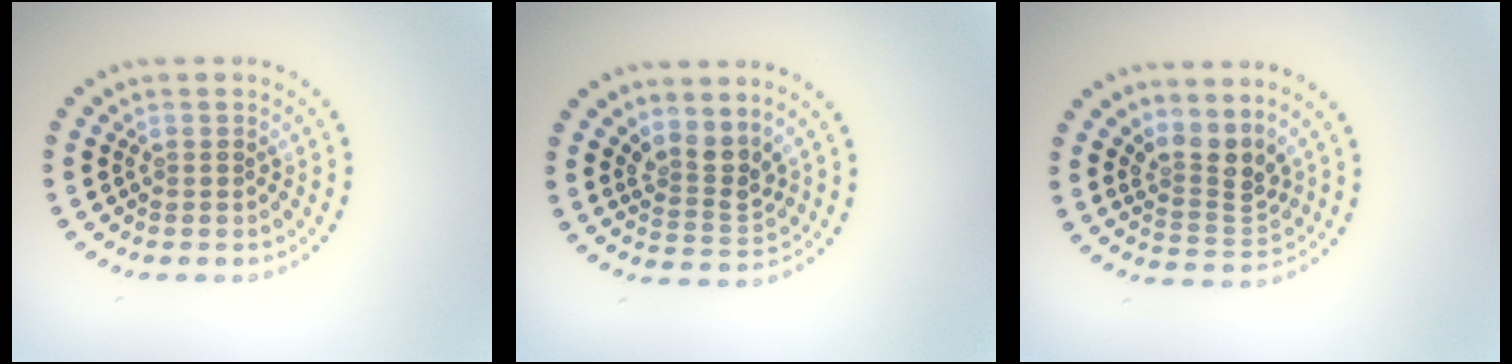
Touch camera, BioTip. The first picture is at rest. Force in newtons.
{"total": 2.7, "press": 1.9, "slide": 1.8}
{"total": 3.2, "press": 2.3, "slide": 2.3}